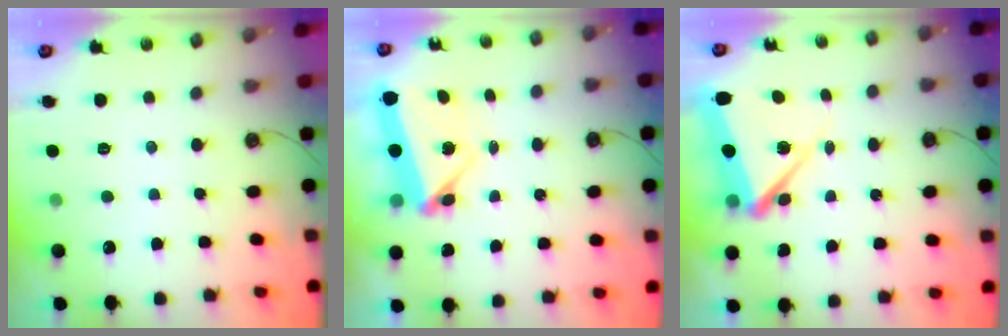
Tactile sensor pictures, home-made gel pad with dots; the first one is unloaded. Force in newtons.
{"total": 6.0, "press": 5.7, "slide": 1.7}
{"total": 9.5, "press": 9.3, "slide": 1.6}